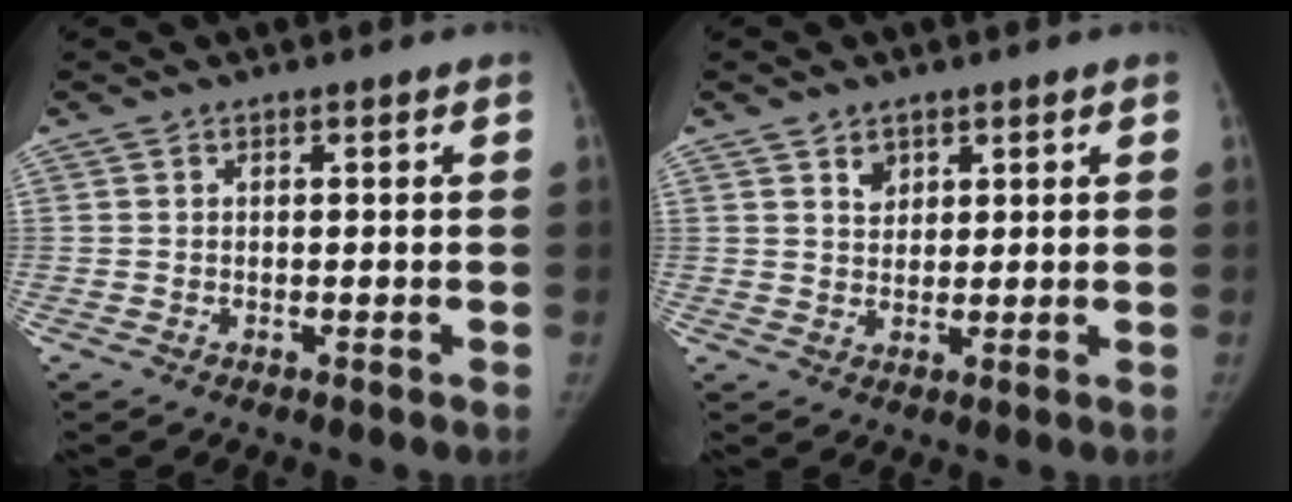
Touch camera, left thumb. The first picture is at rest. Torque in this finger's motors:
{"motor_torque": [-0.12, 0.02, -0.05, -0.08, -0.01]}